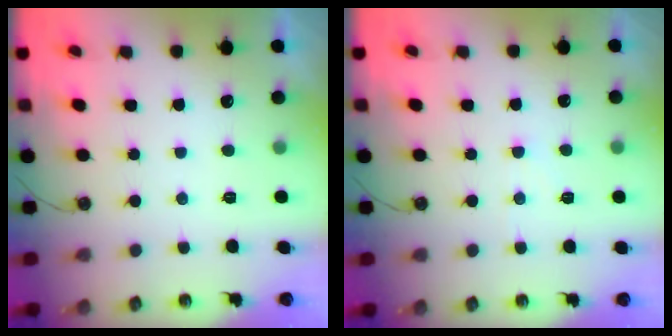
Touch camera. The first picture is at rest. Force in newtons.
{"total": 2.8, "press": 2.7, "slide": 0.4}